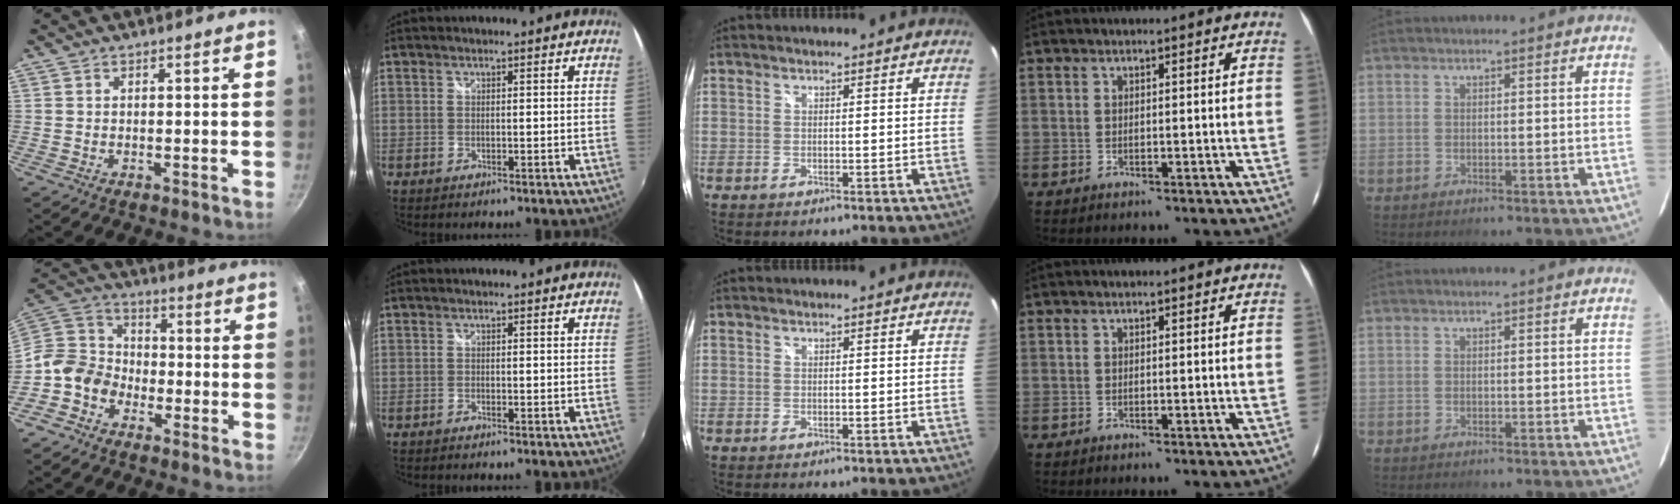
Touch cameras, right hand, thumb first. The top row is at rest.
{"thumb": {"total": 10.0, "force": [-4.4, 7.8, 4.4], "torque": [-0.058, 0.053, -0.113]}}